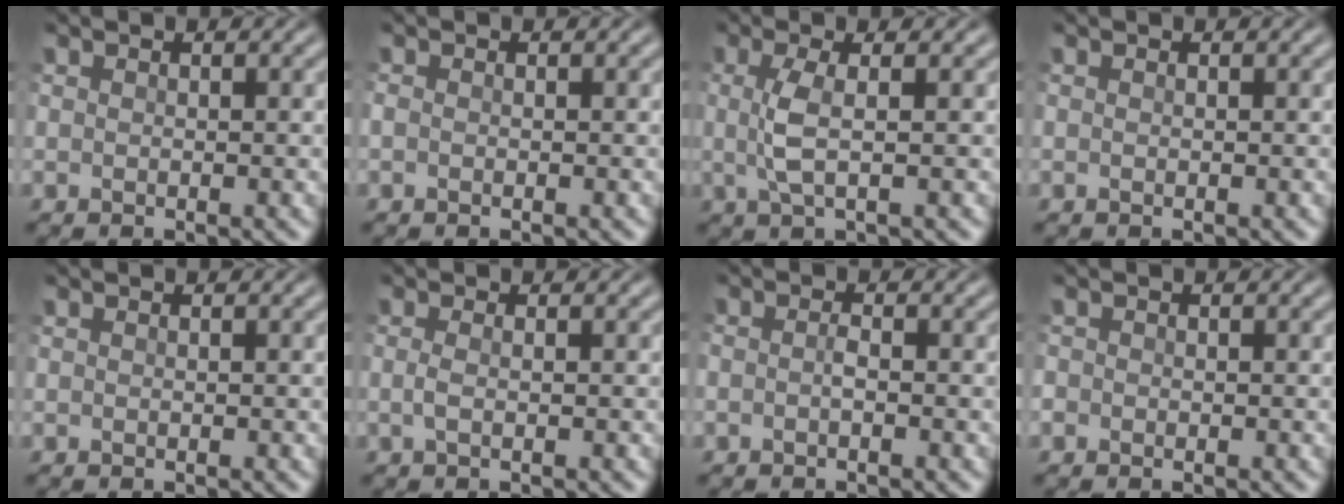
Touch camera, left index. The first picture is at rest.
{"total": 0.7, "force": [-0.3, 0.6, 0.4], "torque": [-0.009, -0.001, -0.006]}
{"total": 2.5, "force": [0.0, 0.3, 2.5], "torque": [-0.060, 0.000, -0.002]}
{"total": 0.0}
{"total": 0.0}
{"total": 1.0, "force": [-0.2, 0.3, 1.0], "torque": [-0.024, 0.000, -0.005]}
{"total": 1.0, "force": [-0.5, 0.3, 0.8], "torque": [-0.018, 0.002, -0.011]}
{"total": 1.5, "force": [-0.4, 1.3, 0.4], "torque": [-0.002, 0.003, -0.012]}